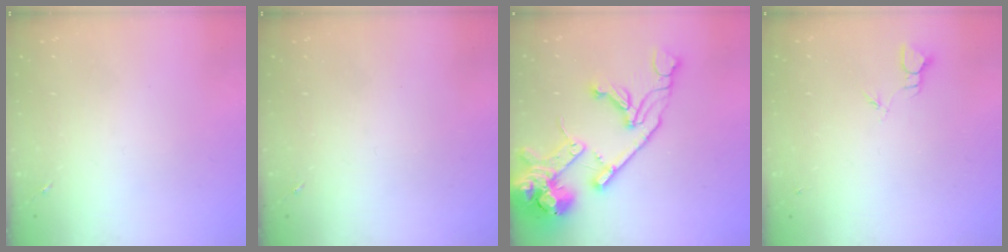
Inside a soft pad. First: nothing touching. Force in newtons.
{"total": 0.0}
{"total": 23.6, "press": 23.4, "slide": 3.5}
{"total": 2.3, "press": 2.3, "slide": 0.1}